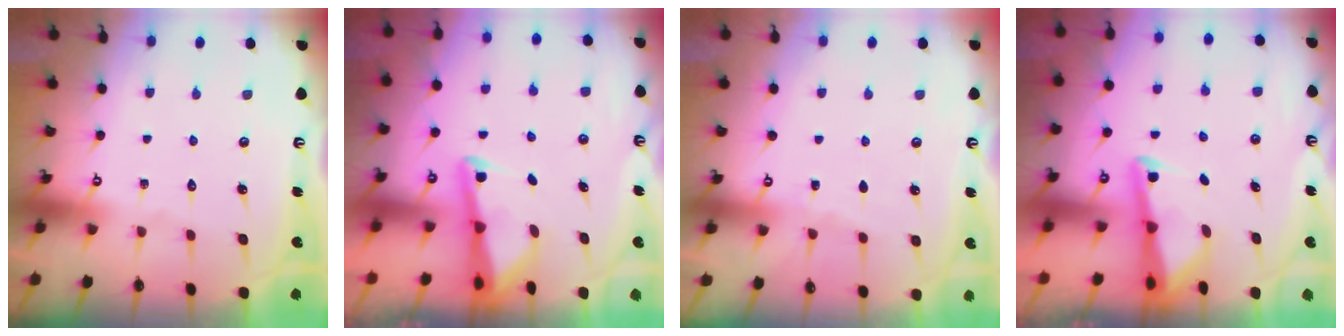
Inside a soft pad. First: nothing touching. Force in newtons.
{"total": 2.9, "press": 2.9, "slide": 0.3}
{"total": 2.7, "press": 2.7, "slide": 0.4}
{"total": 2.9, "press": 2.9, "slide": 0.3}